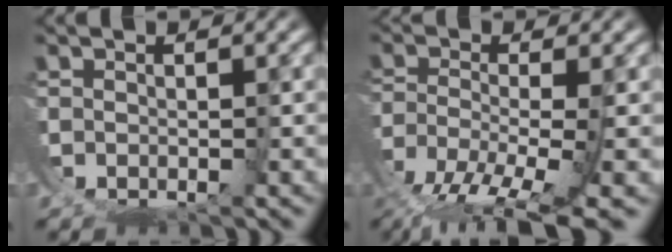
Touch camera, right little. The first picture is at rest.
{"total": 7.7, "force": [-4.6, 2.2, 5.8], "torque": [-0.114, -0.042, -0.050]}